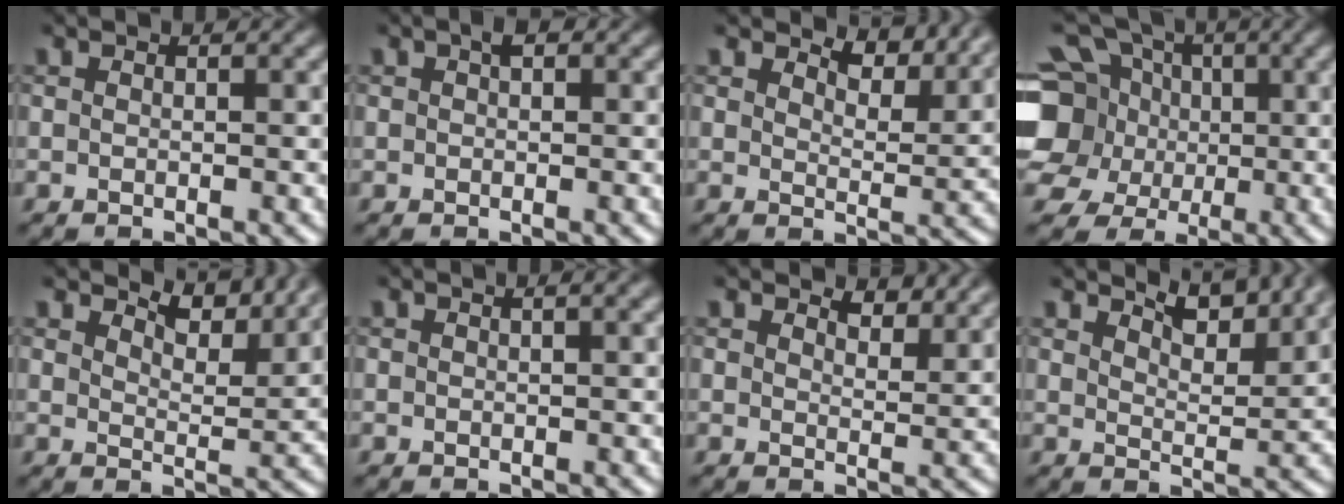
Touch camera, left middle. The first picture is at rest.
{"total": 0.9, "force": [0.4, 0.4, 0.7], "torque": [-0.010, 0.002, 0.004]}
{"total": 5.5, "force": [4.9, 1.3, 2.0], "torque": [-0.042, -0.002, 0.067]}
{"total": 11.2, "force": [1.0, 9.8, 5.3], "torque": [-0.139, 0.020, -0.013]}
{"total": 6.1, "force": [5.7, 1.0, 2.1], "torque": [-0.046, 0.001, 0.079]}
{"total": 0.7, "force": [0.3, -0.1, 0.6], "torque": [-0.008, 0.005, 0.005]}
{"total": 3.4, "force": [3.1, 0.8, 1.2], "torque": [-0.028, -0.006, 0.039]}
{"total": 4.5, "force": [4.1, 0.7, 1.8], "torque": [-0.037, -0.006, 0.055]}